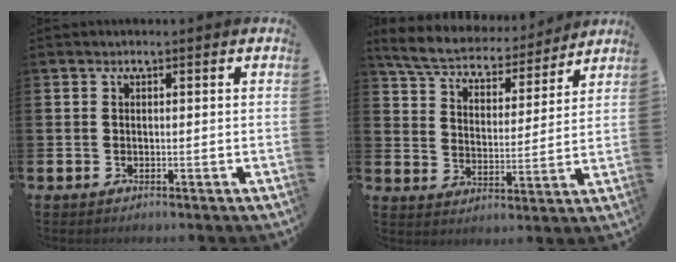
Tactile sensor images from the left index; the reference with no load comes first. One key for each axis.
{"total": 7.1, "fx": 6.6, "fy": 1.7, "fz": 1.8, "tx": -0.072, "ty": -0.044, "tz": 0.117}